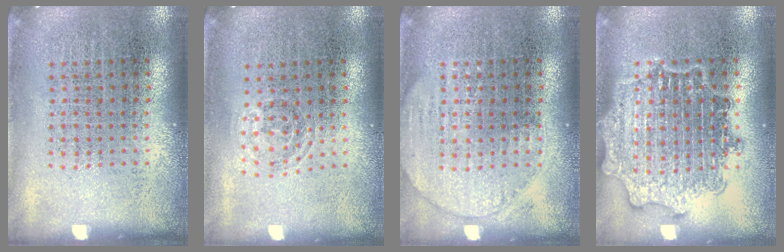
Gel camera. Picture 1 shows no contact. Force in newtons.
{"total": 0.8, "press": 0.6, "slide": 0.5}
{"total": 1.6, "press": 1.6, "slide": 0.0}
{"total": 2.4, "press": 2.4, "slide": 0.3}